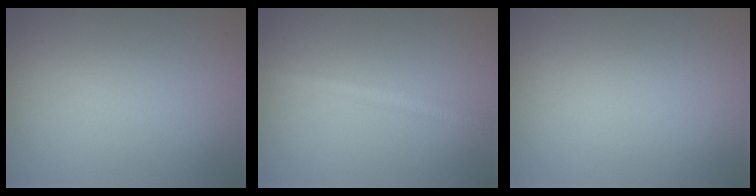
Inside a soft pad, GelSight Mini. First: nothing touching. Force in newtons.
{"total": 1.8, "press": 1.8, "slide": 0.1}
{"total": 0.0}